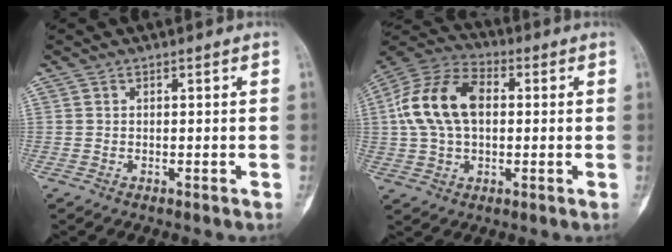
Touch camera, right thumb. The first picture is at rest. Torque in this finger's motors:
{"motor_torque": [0.45, 0.69, 0.83, -0.59, 0.44]}